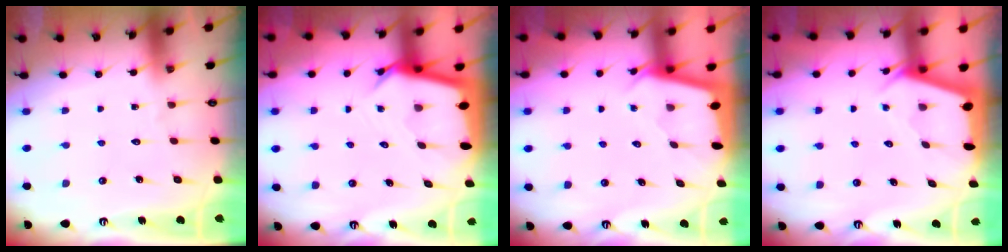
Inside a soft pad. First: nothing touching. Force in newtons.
{"total": 4.6, "press": 4.6, "slide": 0.4}
{"total": 2.0, "press": 2.0, "slide": 0.2}
{"total": 2.4, "press": 2.4, "slide": 0.3}